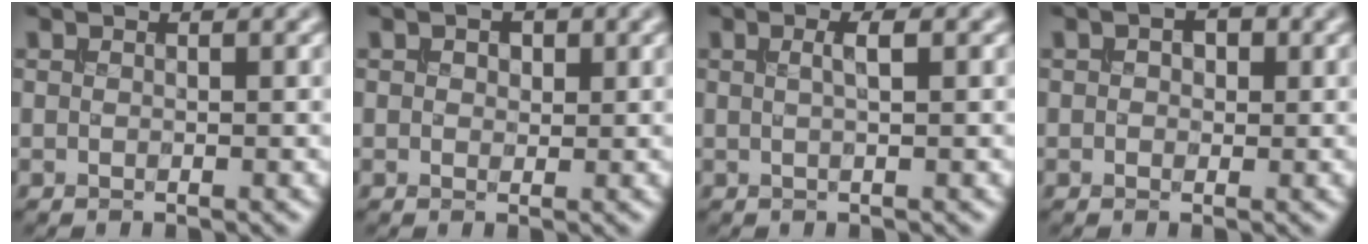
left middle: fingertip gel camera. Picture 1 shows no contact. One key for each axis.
{"total": 1.3, "fx": 0.6, "fy": 0.9, "fz": 0.8, "tx": -0.013, "ty": 0.001, "tz": 0.007}
{"total": 1.6, "fx": 0.2, "fy": 0.5, "fz": 1.5, "tx": -0.025, "ty": 0.003, "tz": -0.001}
{"total": 1.8, "fx": 0.6, "fy": 1.2, "fz": 1.3, "tx": -0.018, "ty": 0.002, "tz": 0.002}